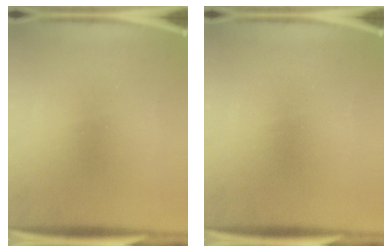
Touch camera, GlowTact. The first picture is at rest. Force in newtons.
{"total": 0.0}